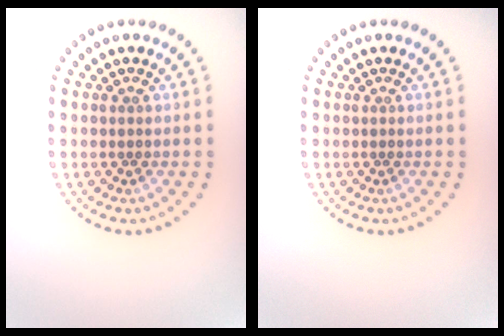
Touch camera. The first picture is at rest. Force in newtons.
{"total": 0.0}